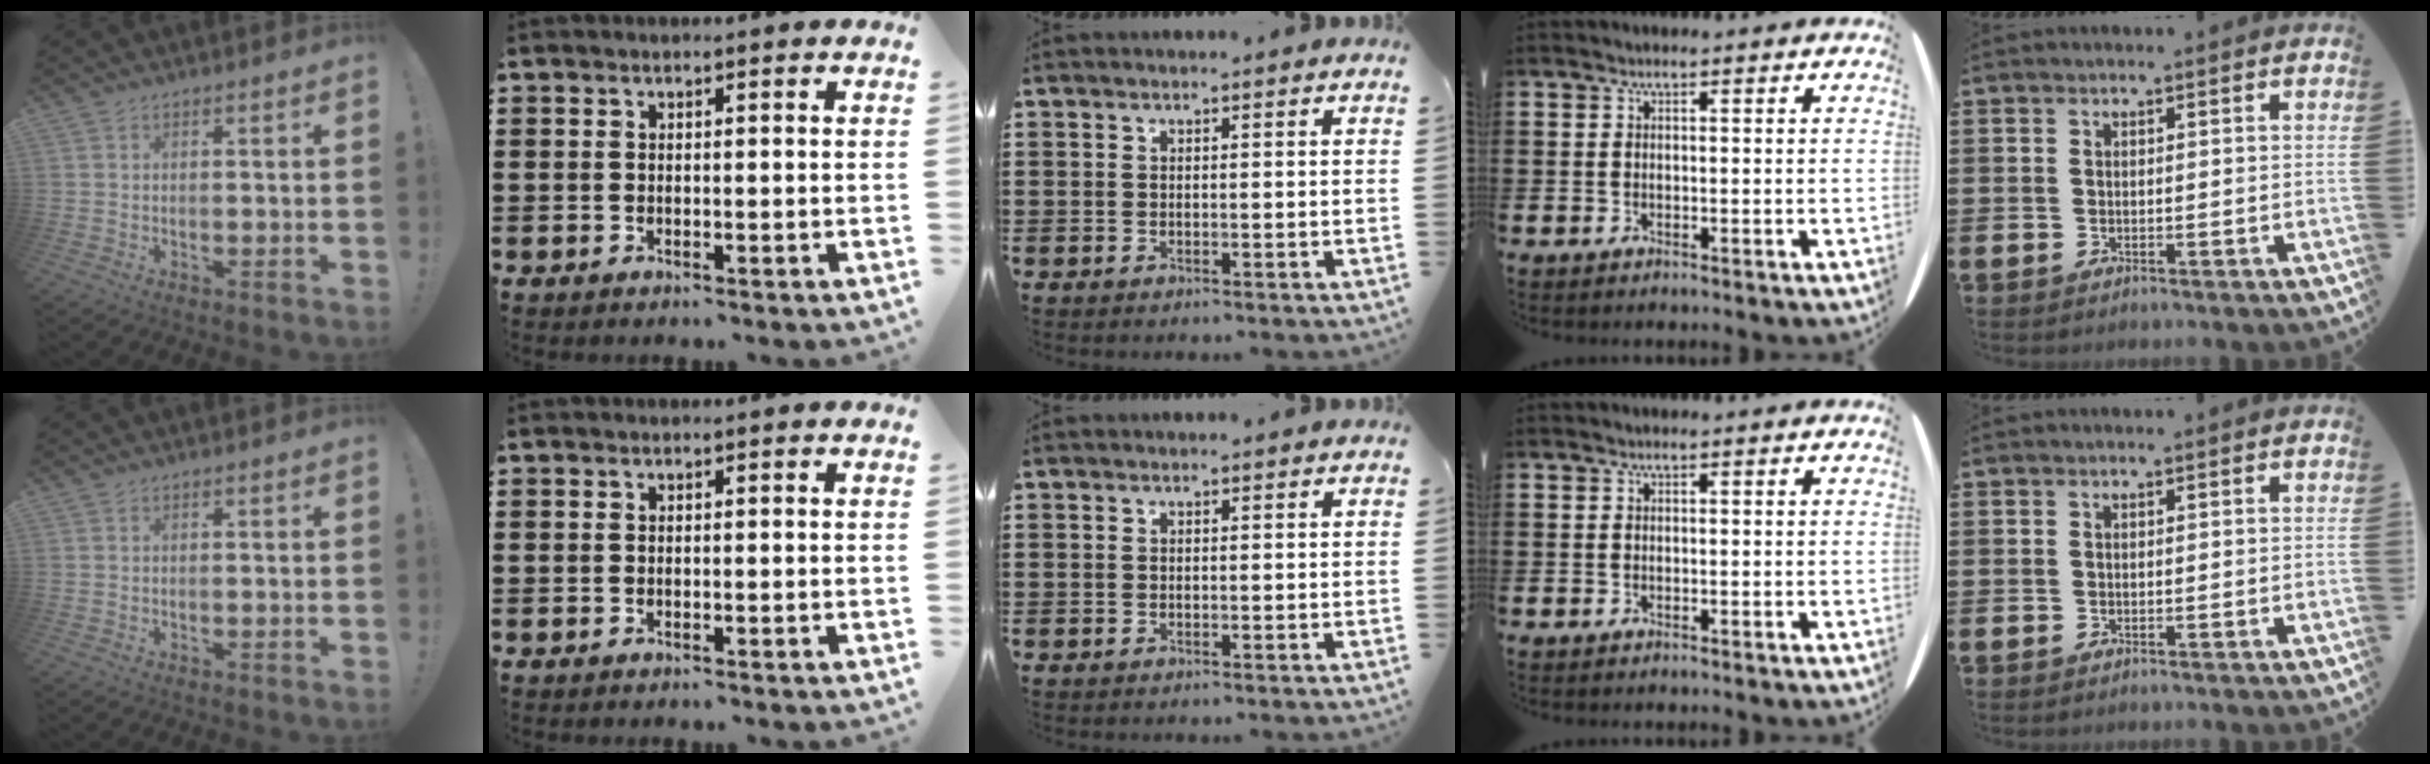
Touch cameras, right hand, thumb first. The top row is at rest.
{}